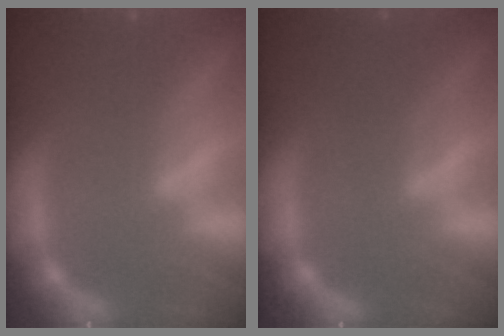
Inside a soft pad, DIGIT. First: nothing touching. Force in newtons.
{"total": 2.4}